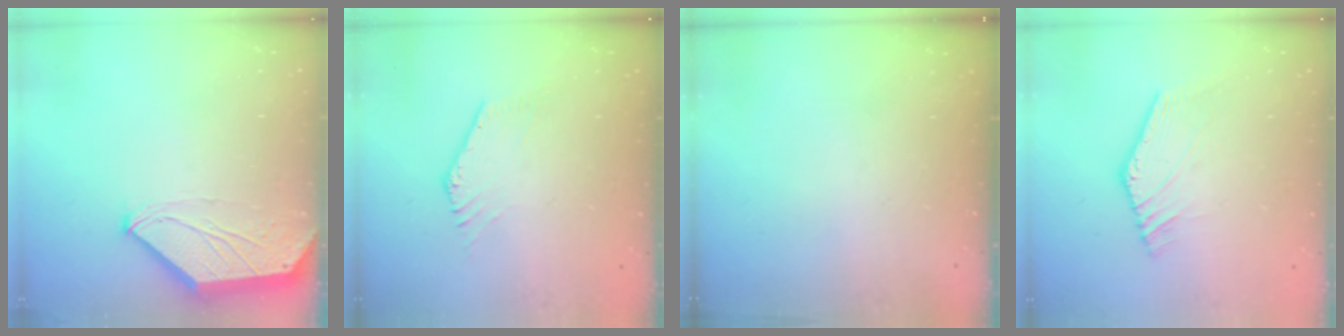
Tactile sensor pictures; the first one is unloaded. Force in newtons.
{"total": 0.0}
{"total": 0.0}
{"total": 2.2, "press": 2.2, "slide": 0.3}